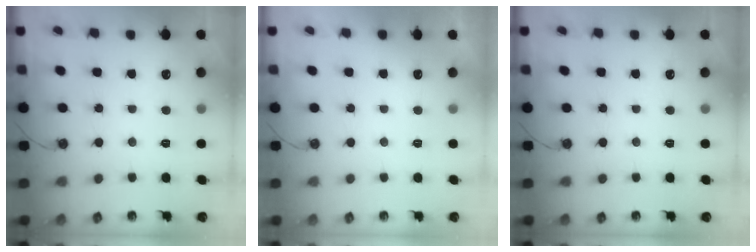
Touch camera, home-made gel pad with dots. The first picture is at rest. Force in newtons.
{"total": 0.0}
{"total": 0.0}